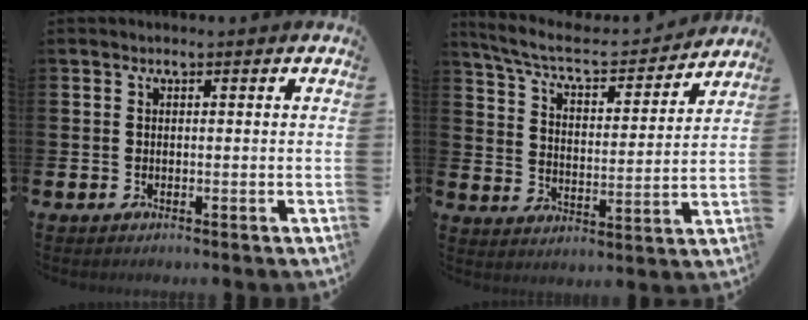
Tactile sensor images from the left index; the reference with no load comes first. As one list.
[{"total": 7.6, "force": [6.7, 2.3, 2.9], "torque": [-0.091, -0.043, 0.112]}]